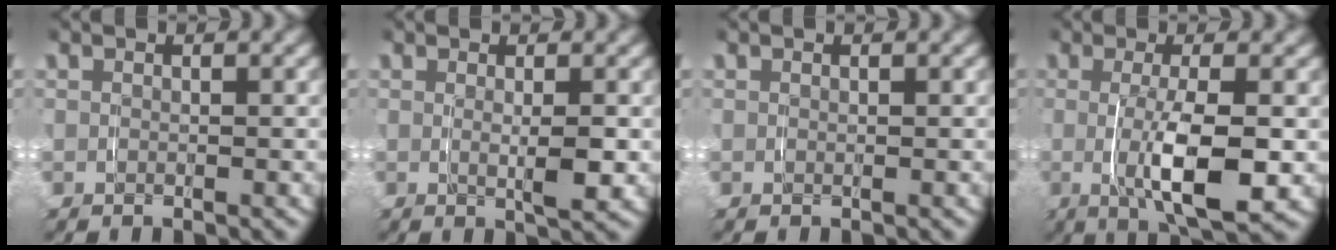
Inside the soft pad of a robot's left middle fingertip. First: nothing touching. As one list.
[{"total": 2.2, "force": [0.1, 0.1, 2.1], "torque": [-0.033, -0.006, 0.004]}, {"total": 0.0}, {"total": 6.4, "force": [-0.8, 1.4, 6.2], "torque": [-0.099, -0.007, -0.009]}]